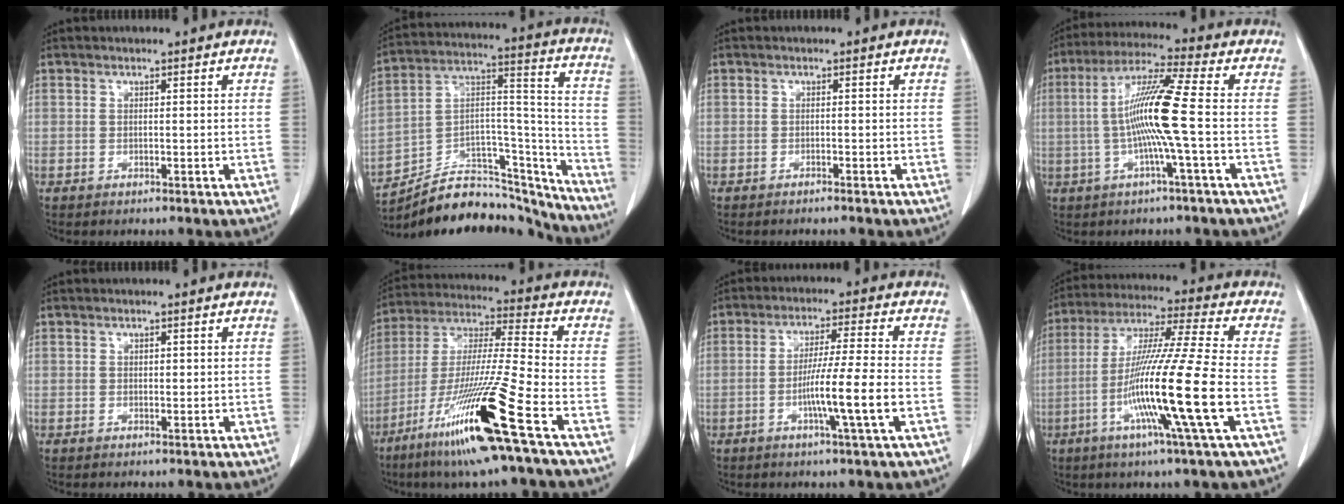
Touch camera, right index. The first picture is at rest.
{"total": 22.0, "force": [-20.2, 6.3, 5.9], "torque": [-0.100, 0.053, -0.317]}
{"total": 0.9, "force": [-0.8, -0.1, 0.4], "torque": [-0.009, 0.000, -0.012]}
{"total": 10.6, "force": [-1.0, -1.3, 10.5], "torque": [-0.206, 0.008, -0.023]}
{"total": 0.6, "force": [0.2, 0.4, 0.5], "torque": [-0.003, 0.000, 0.002]}
{"total": 18.9, "force": [-10.1, -1.3, 15.9], "torque": [-0.337, -0.049, -0.192]}
{"total": 9.0, "force": [-2.7, -1.3, 8.5], "torque": [-0.151, -0.008, -0.051]}
{"total": 16.8, "force": [-4.8, -2.0, 16.0], "torque": [-0.308, -0.020, -0.100]}